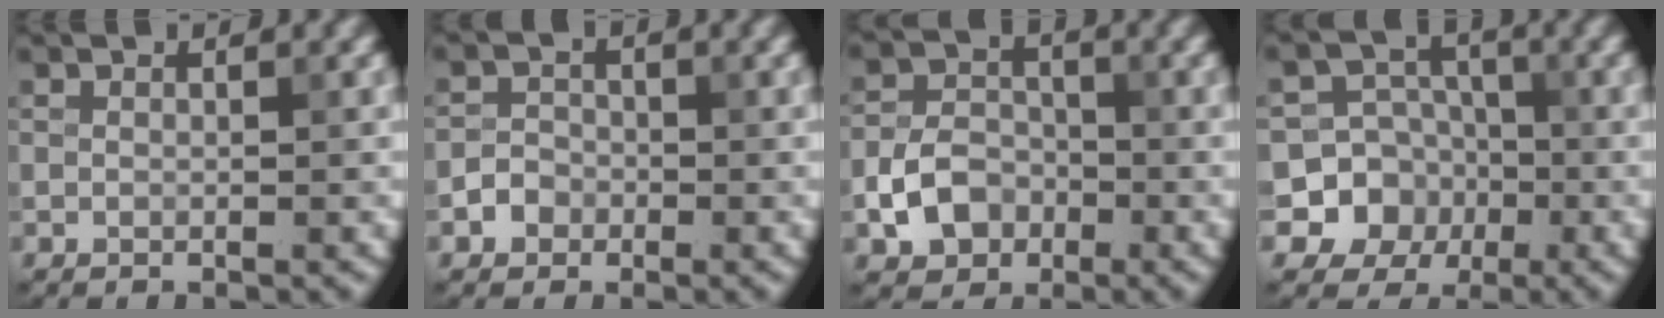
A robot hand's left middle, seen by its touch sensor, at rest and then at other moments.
{"total": 1.7, "force": [-0.8, 1.4, 0.4], "torque": [0.000, 0.004, -0.018]}
{"total": 4.2, "force": [-1.7, 3.2, 2.1], "torque": [-0.037, 0.002, -0.032]}
{"total": 8.5, "force": [-2.3, 8.0, 1.3], "torque": [-0.019, 0.001, -0.057]}